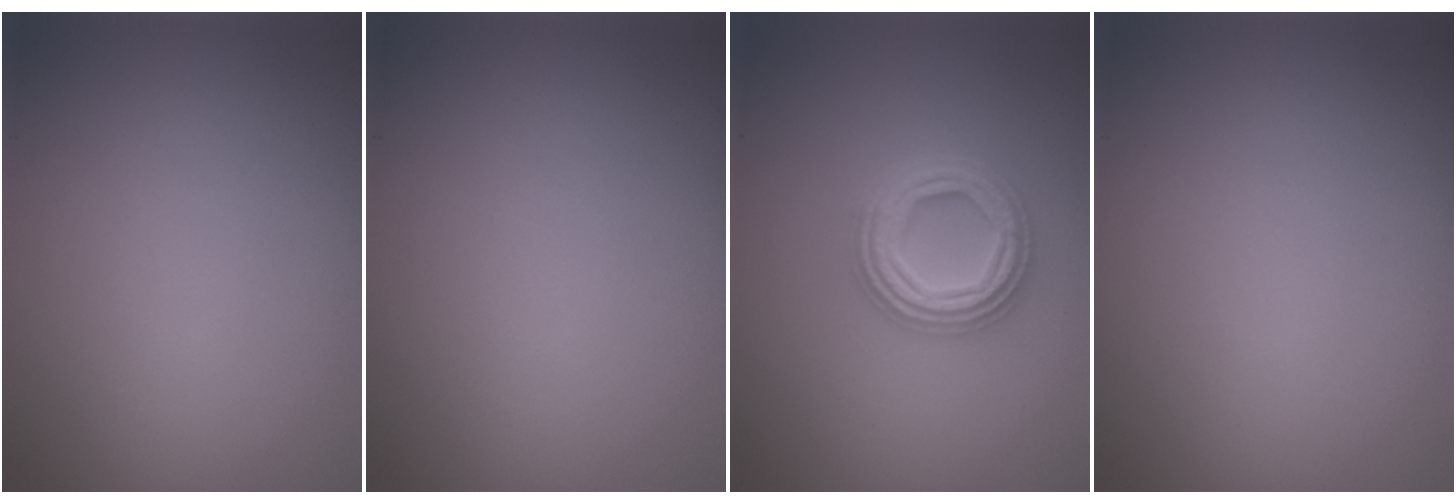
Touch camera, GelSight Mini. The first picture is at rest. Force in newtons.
{"total": 0.0}
{"total": 4.7, "press": 4.6, "slide": 0.7}
{"total": 0.0}